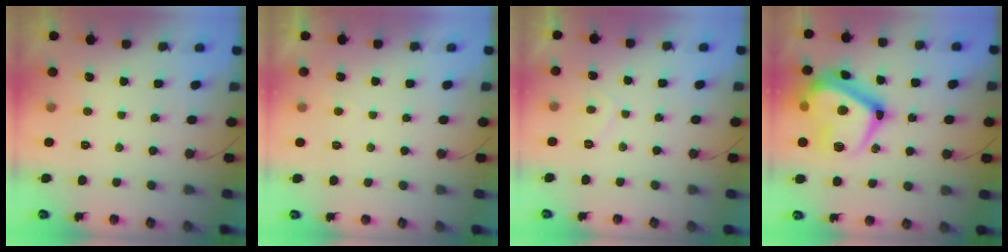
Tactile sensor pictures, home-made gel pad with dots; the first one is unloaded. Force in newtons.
{"total": 1.1, "press": 1.0, "slide": 0.5}
{"total": 1.3, "press": 1.2, "slide": 0.6}
{"total": 24.3, "press": 24.3, "slide": 1.5}